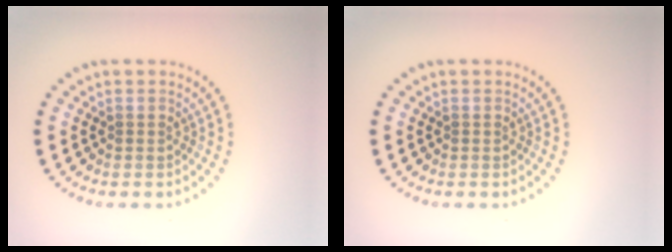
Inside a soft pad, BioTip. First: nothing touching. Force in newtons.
{"total": 0.0}